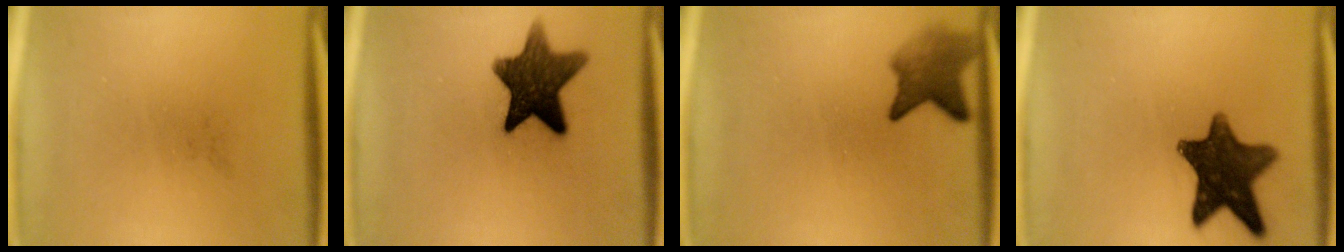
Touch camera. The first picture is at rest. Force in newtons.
{"total": 12.3}
{"total": 5.0}
{"total": 12.4}